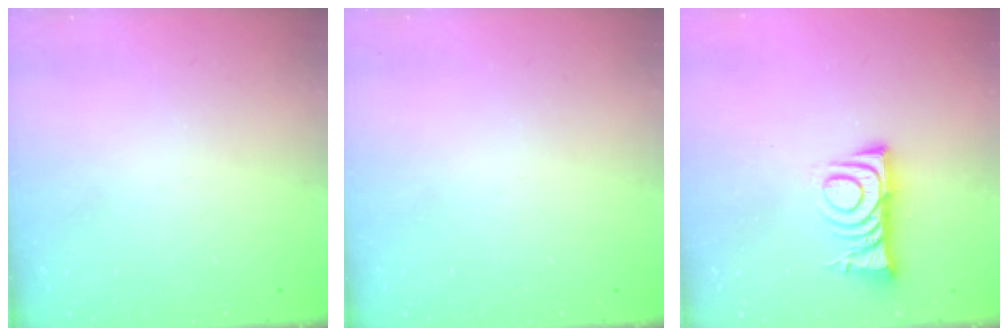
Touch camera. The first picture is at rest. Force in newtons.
{"total": 0.0}
{"total": 7.6, "press": 7.6, "slide": 0.7}